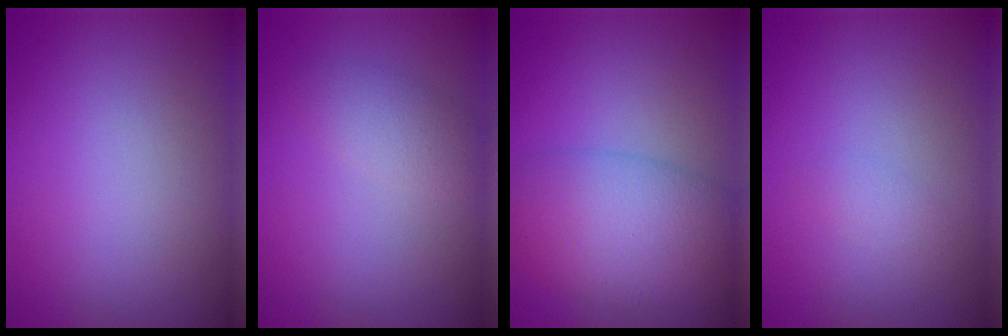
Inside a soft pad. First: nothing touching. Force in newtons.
{"total": 2.2, "press": 2.2, "slide": 0.1}
{"total": 7.3, "press": 7.3, "slide": 0.3}
{"total": 0.9, "press": 0.9, "slide": 0.0}